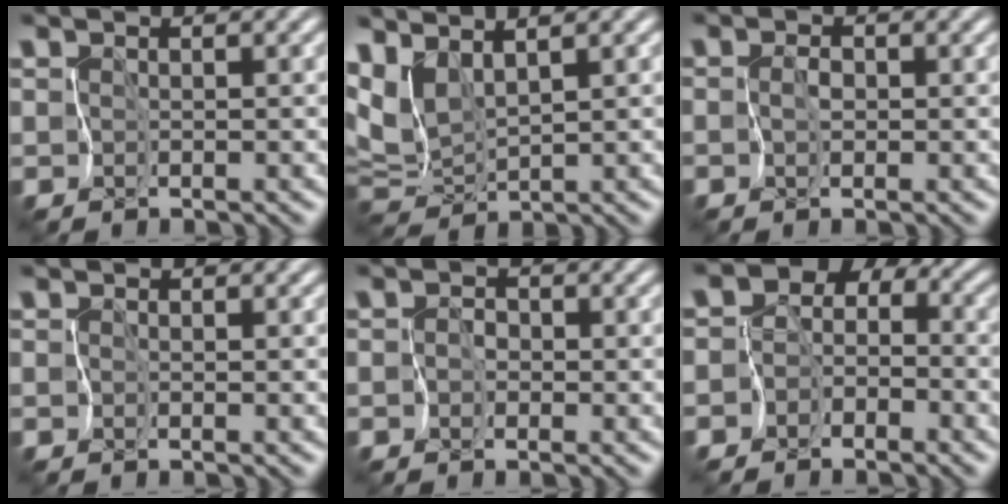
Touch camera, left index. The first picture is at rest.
{"total": 4.9, "force": [2.3, 2.0, 3.8], "torque": [-0.089, 0.008, 0.046]}
{"total": 1.1, "force": [-0.3, 0.8, 0.7], "torque": [0.005, 0.002, -0.006]}
{"total": 0.0}
{"total": 1.5, "force": [-0.7, 1.3, 0.3], "torque": [0.021, 0.011, -0.024]}
{"total": 6.6, "force": [-3.1, 5.6, 1.4], "torque": [-0.008, 0.002, -0.071]}